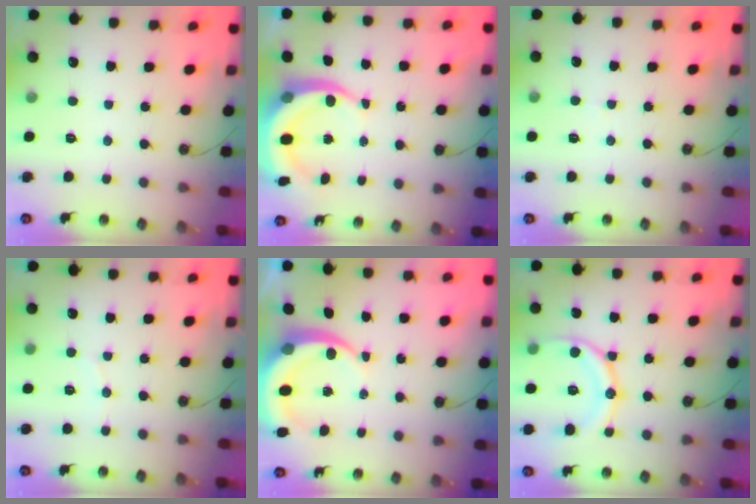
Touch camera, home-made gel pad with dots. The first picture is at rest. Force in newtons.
{"total": 8.8, "press": 8.6, "slide": 1.6}
{"total": 5.5, "press": 5.5, "slide": 0.6}
{"total": 3.0, "press": 3.0, "slide": 0.4}
{"total": 7.7, "press": 7.7, "slide": 0.9}
{"total": 14.2, "press": 14.2, "slide": 1.4}